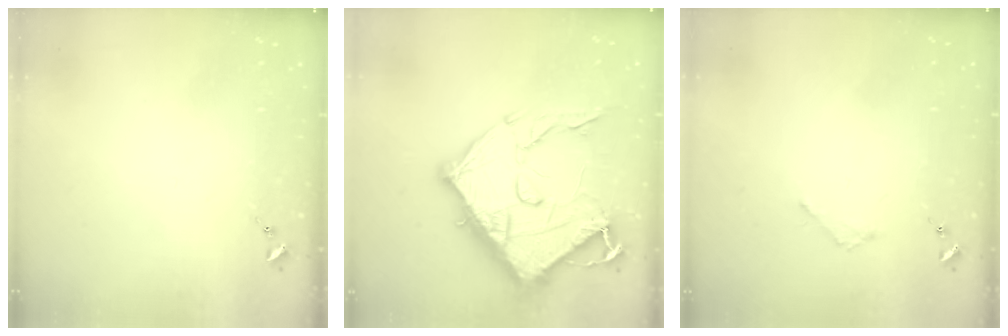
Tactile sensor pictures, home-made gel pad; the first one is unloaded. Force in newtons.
{"total": 22.3, "press": 22.2, "slide": 1.4}
{"total": 1.8, "press": 1.8, "slide": 0.2}